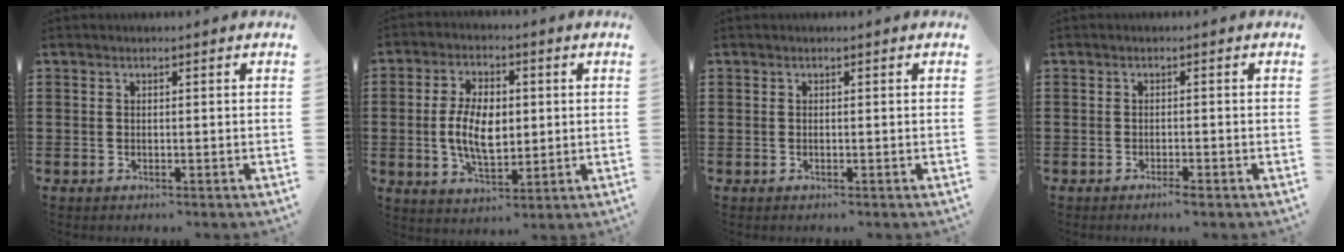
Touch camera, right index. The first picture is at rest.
{"total": 8.4, "force": [0.0, 4.7, 7.0], "torque": [-0.143, 0.005, -0.006]}
{"total": 0.0}
{"total": 1.2, "force": [-1.0, 0.1, 0.7], "torque": [-0.015, -0.005, -0.017]}